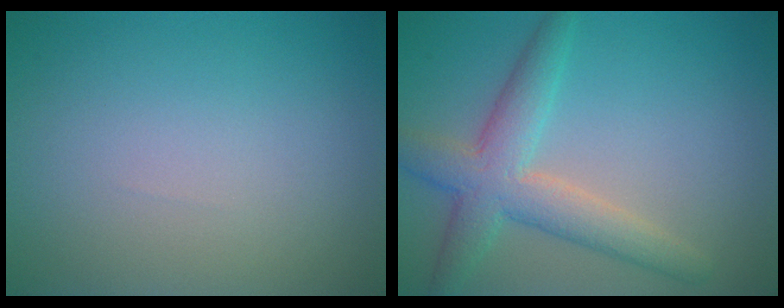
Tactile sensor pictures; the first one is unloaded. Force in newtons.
{"total": 5.1, "press": 5.1, "slide": 0.1}